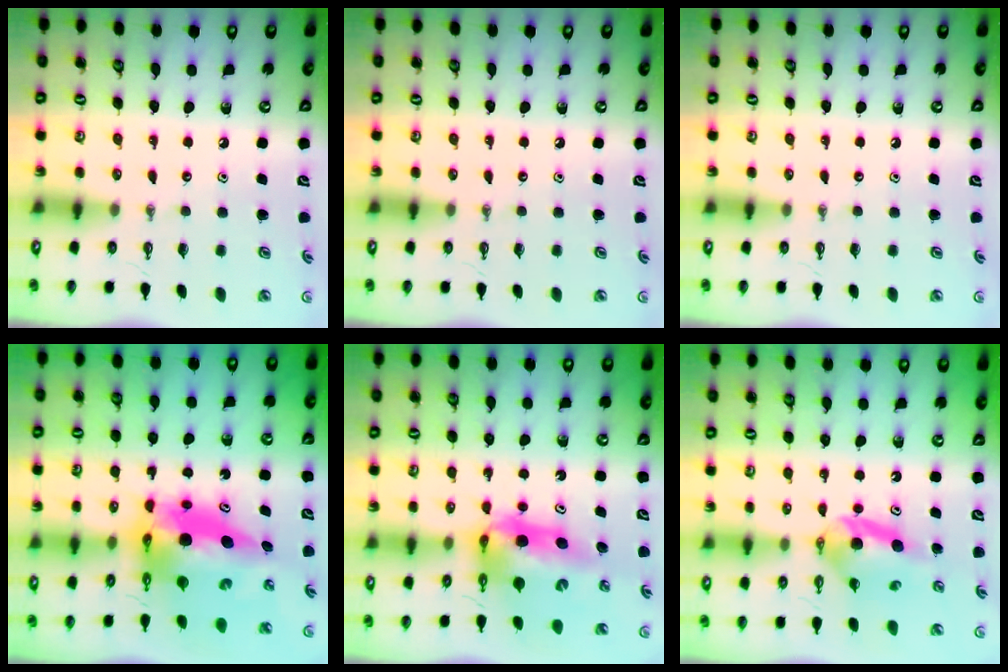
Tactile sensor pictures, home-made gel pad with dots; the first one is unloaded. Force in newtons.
{"total": 0.0}
{"total": 0.0}
{"total": 12.0, "press": 12.0, "slide": 1.0}
{"total": 8.2, "press": 8.1, "slide": 0.8}
{"total": 5.9, "press": 5.8, "slide": 1.0}